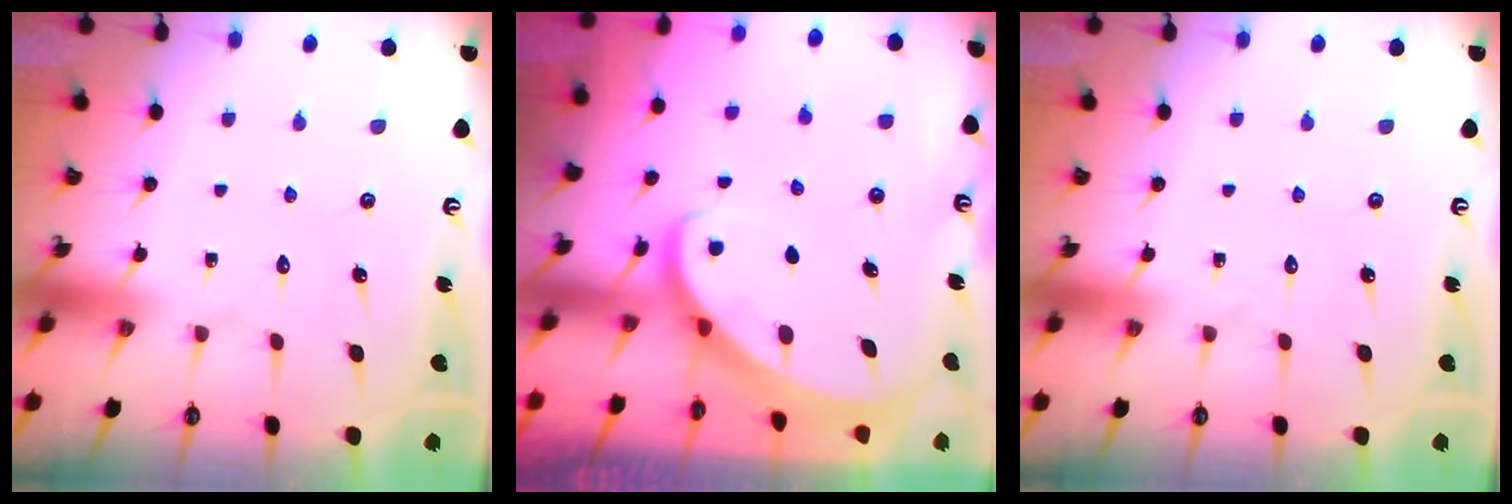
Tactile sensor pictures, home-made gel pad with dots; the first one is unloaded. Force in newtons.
{"total": 2.2, "press": 2.2, "slide": 0.3}
{"total": 0.0}